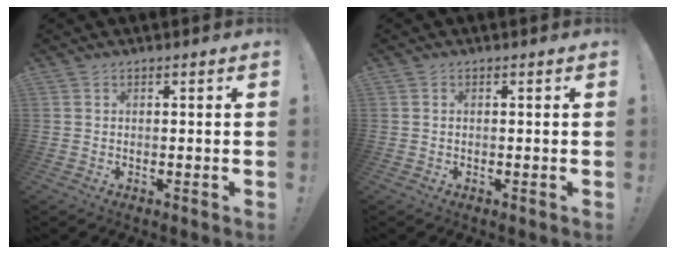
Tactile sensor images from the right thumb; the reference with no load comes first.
{"total": 0.0}